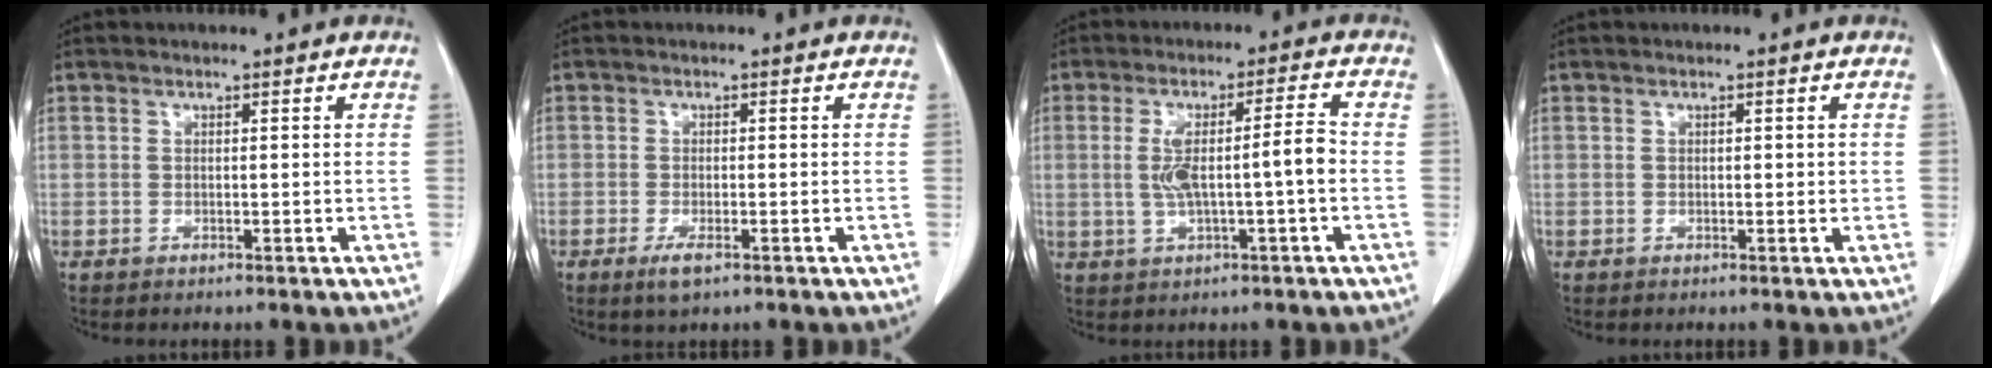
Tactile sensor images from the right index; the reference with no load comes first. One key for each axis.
{"total": 2.6, "fx": -1.4, "fy": 0.6, "fz": 2.0, "tx": -0.040, "ty": -0.004, "tz": -0.022}
{"total": 7.6, "fx": -0.6, "fy": 0.4, "fz": 7.6, "tx": -0.141, "ty": 0.016, "tz": -0.006}
{"total": 0.8, "fx": 0.1, "fy": 0.4, "fz": 0.7, "tx": -0.008, "ty": 0.001, "tz": 0.003}